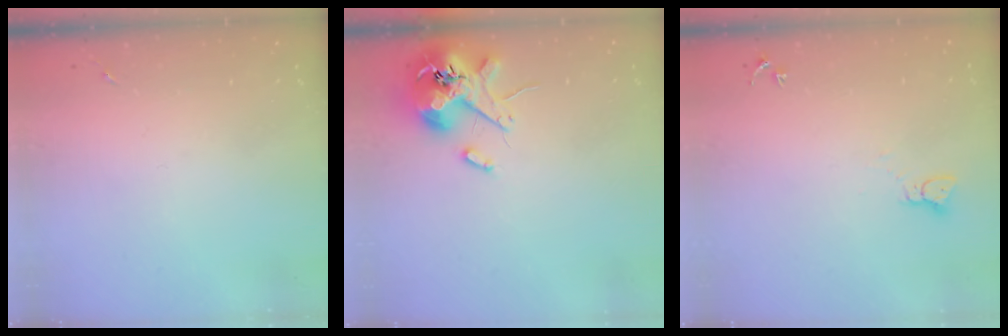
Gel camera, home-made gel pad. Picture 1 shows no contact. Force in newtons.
{"total": 12.3, "press": 12.2, "slide": 1.9}
{"total": 2.3, "press": 2.3, "slide": 0.2}